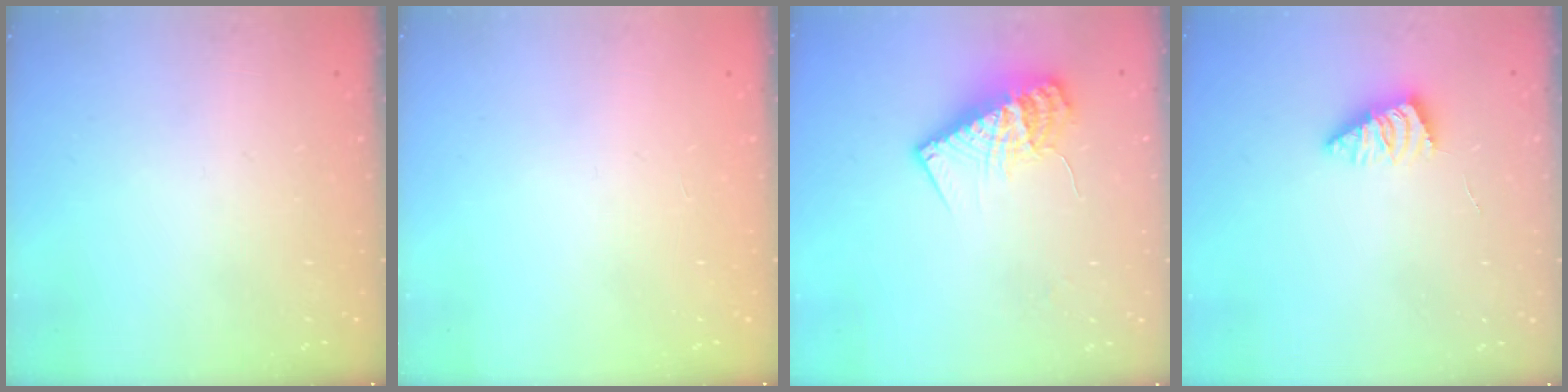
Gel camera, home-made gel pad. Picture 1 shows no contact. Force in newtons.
{"total": 0.0}
{"total": 12.0, "press": 11.9, "slide": 1.2}
{"total": 2.9, "press": 2.8, "slide": 0.6}